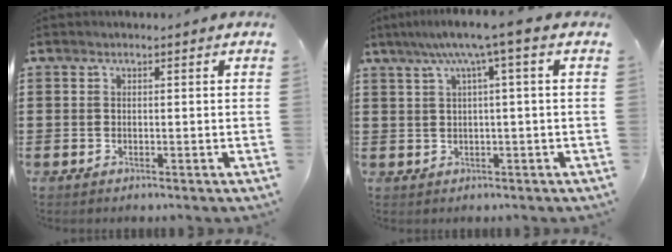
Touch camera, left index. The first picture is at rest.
{"total": 5.6, "force": [1.9, -0.2, 5.2], "torque": [-0.104, 0.001, 0.026]}